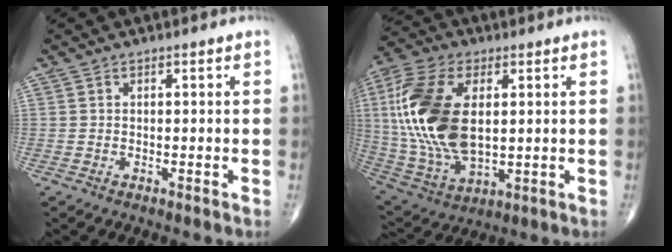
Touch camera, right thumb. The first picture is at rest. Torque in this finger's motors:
{"motor_torque": [-1.14, 2.06, 2.16, 0.61, 0.72]}